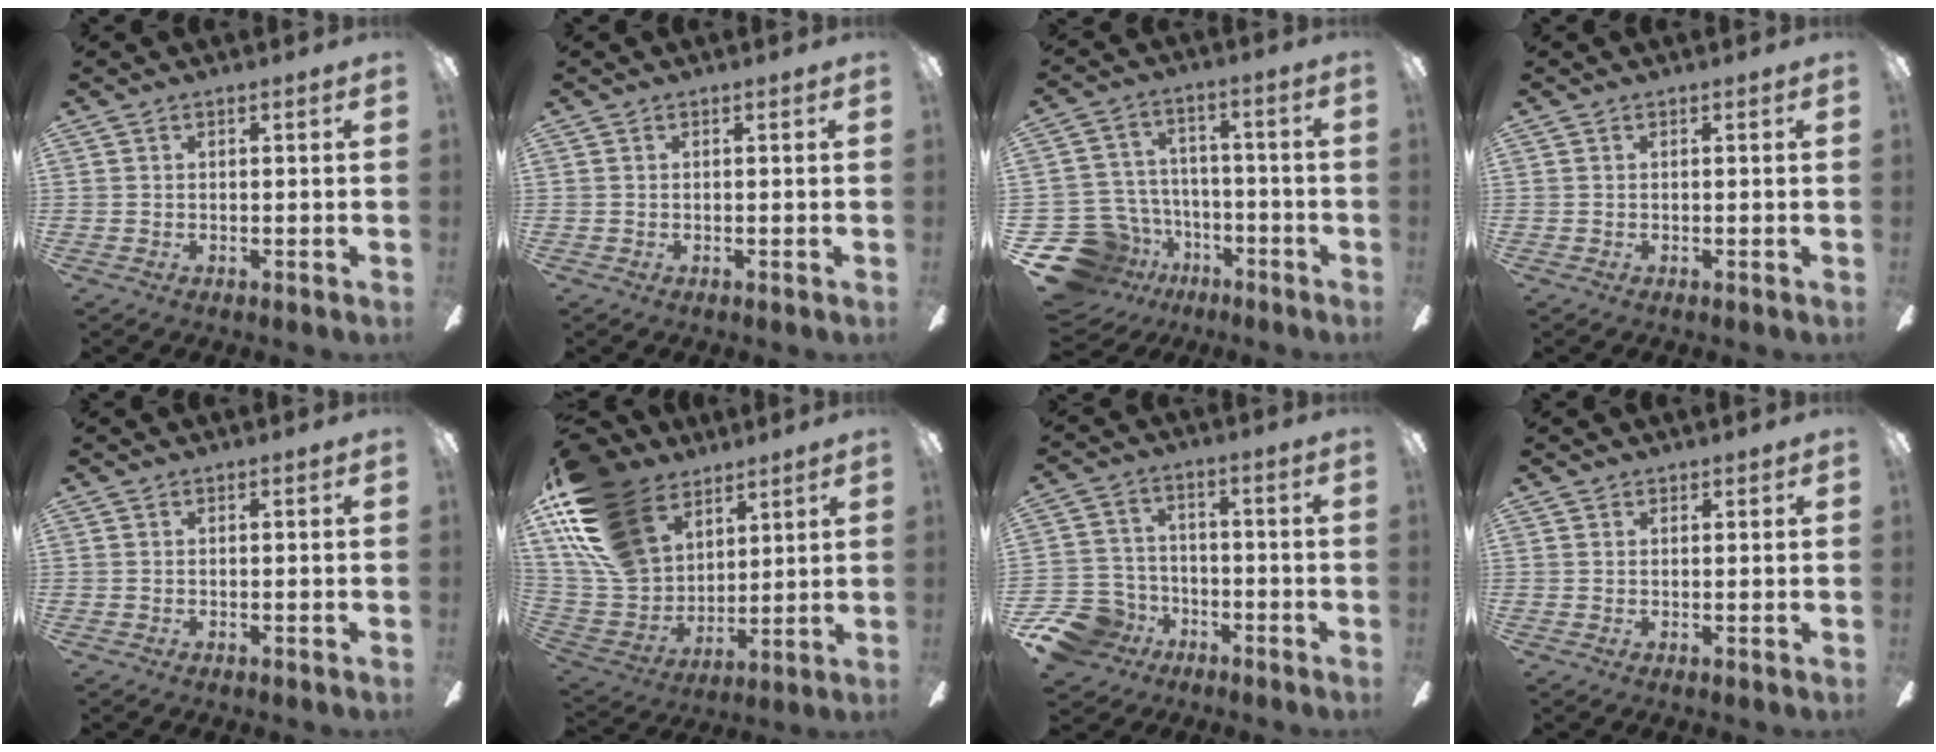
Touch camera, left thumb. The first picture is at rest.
{"total": 0.0}
{"total": 14.2, "force": [-7.7, 11.2, 4.1], "torque": [-0.123, 0.048, -0.117]}
{"total": 0.0}
{"total": 0.0}
{"total": 21.8, "force": [12.5, 13.9, 11.2], "torque": [-0.263, -0.048, 0.239]}
{"total": 11.3, "force": [-6.3, 8.7, 3.5], "torque": [-0.090, 0.048, -0.109]}
{"total": 1.1, "force": [0.9, 0.6, 0.0], "torque": [0.000, 0.001, 0.018]}